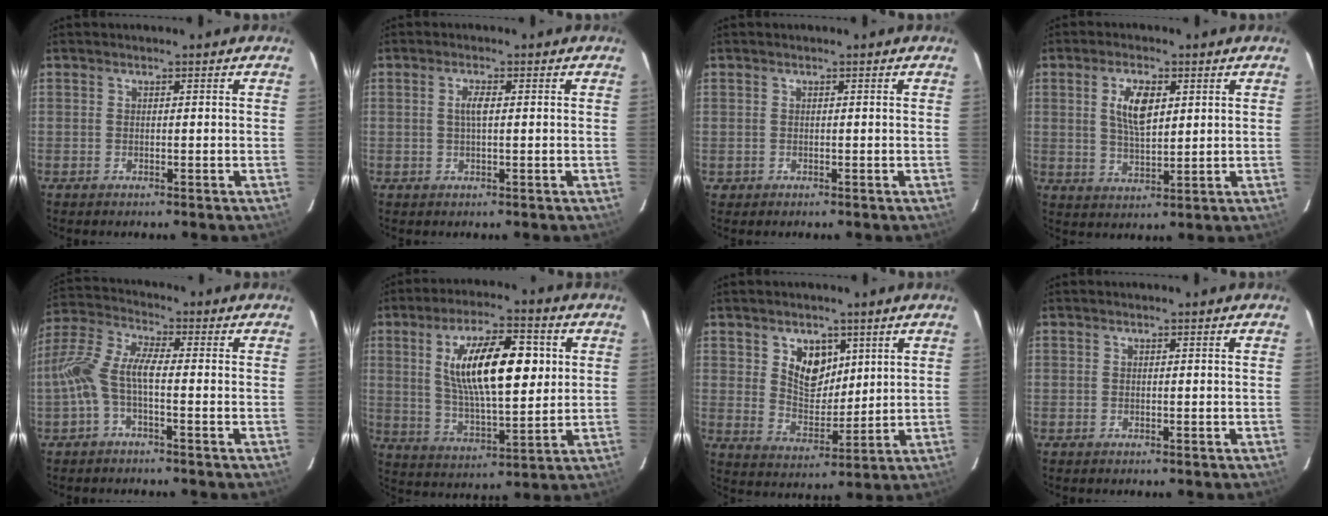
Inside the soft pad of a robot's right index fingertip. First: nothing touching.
{"total": 2.1, "force": [0.2, 0.4, 2.1], "torque": [-0.041, 0.003, 0.003]}
{"total": 1.2, "force": [-0.1, 1.1, 0.0], "torque": [0.000, 0.003, 0.000]}
{"total": 7.1, "force": [2.2, 3.2, 6.0], "torque": [-0.109, 0.005, 0.044]}
{"total": 8.7, "force": [-2.1, 2.7, 8.1], "torque": [-0.187, 0.012, -0.044]}
{"total": 17.0, "force": [4.0, 5.7, 15.5], "torque": [-0.270, 0.013, 0.074]}
{"total": 8.2, "force": [3.6, 5.7, 4.6], "torque": [-0.074, 0.000, 0.073]}
{"total": 0.0}